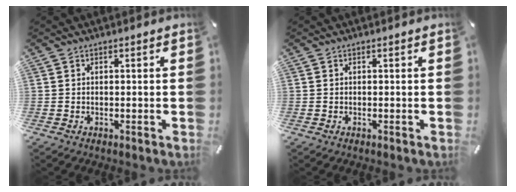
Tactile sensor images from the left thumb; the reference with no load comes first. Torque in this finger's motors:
{"motor_torque": [-0.01, 0.02, 0.00, 0.00, 0.00]}